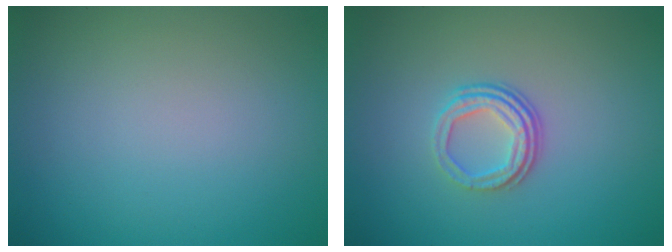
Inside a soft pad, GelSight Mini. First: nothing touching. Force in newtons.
{"total": 3.1, "press": 2.2, "slide": 2.2}